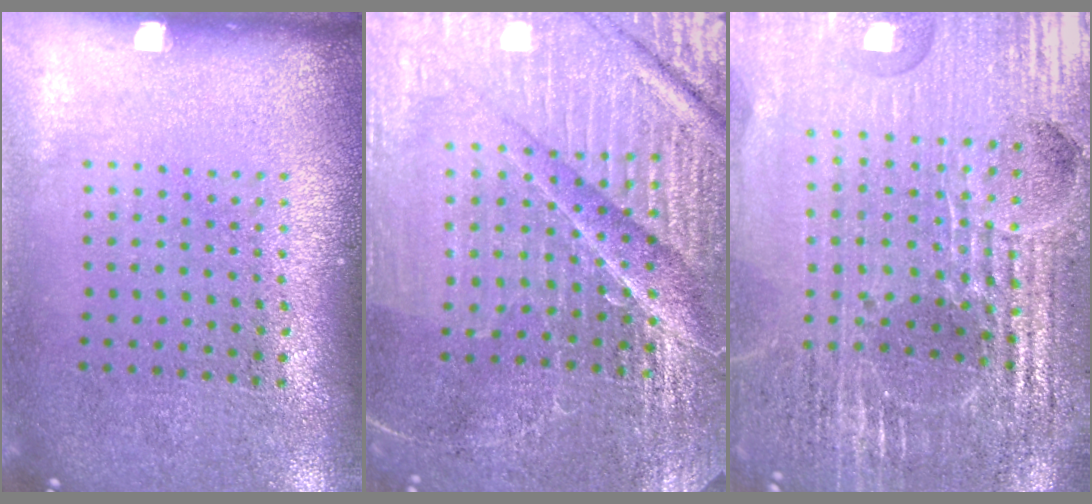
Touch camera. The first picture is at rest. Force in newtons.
{"total": 5.5, "press": 5.1, "slide": 2.1}
{"total": 6.8, "press": 5.9, "slide": 3.4}